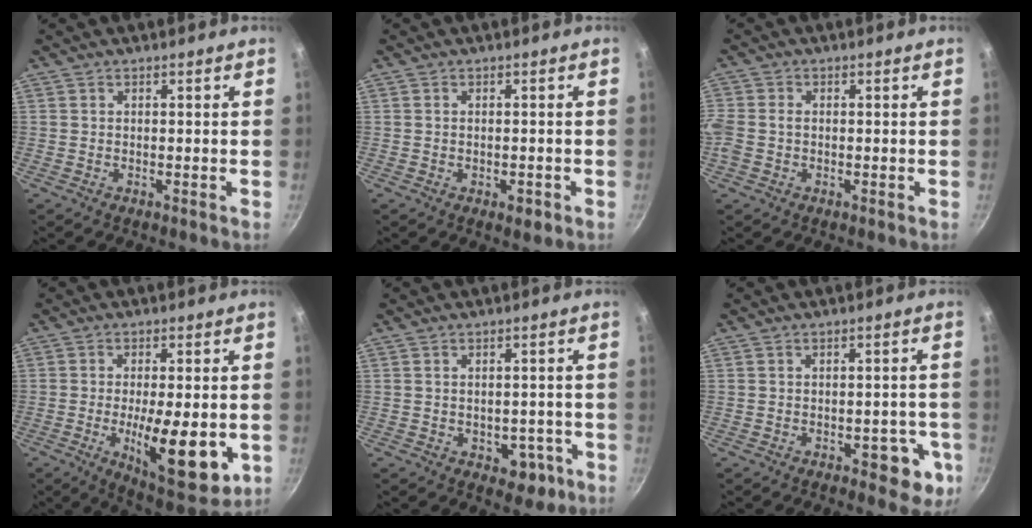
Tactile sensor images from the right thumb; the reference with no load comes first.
{"total": 2.0, "force": [-0.8, 1.0, 1.5], "torque": [-0.020, 0.008, -0.008]}
{"total": 4.5, "force": [-0.4, 3.4, 3.0], "torque": [-0.079, 0.008, -0.009]}
{"total": 15.7, "force": [-3.5, 5.6, 14.2], "torque": [-0.199, -0.021, -0.040]}
{"total": 5.2, "force": [-2.1, 3.5, 3.2], "torque": [-0.017, 0.018, -0.018]}
{"total": 6.6, "force": [-2.9, 3.3, 5.0], "torque": [-0.034, 0.017, -0.031]}